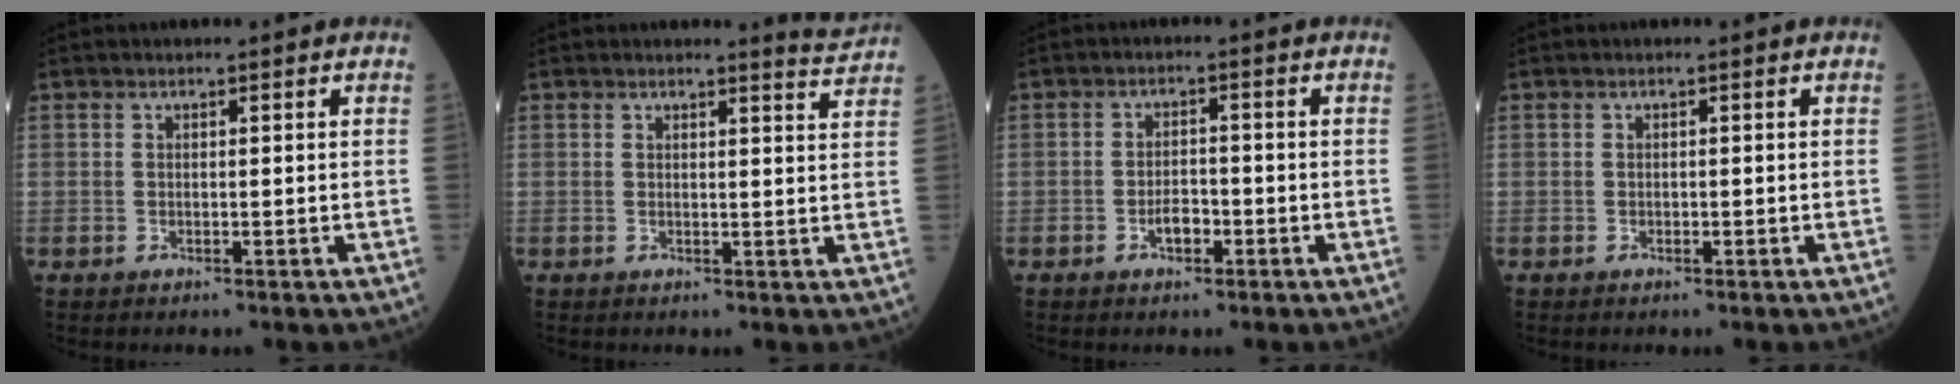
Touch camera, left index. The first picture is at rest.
{"total": 2.5, "force": [2.3, -0.9, -0.3], "torque": [-0.010, -0.030, 0.019]}
{"total": 2.7, "force": [-1.5, 1.3, 1.9], "torque": [-0.031, 0.003, -0.028]}
{"total": 0.0}